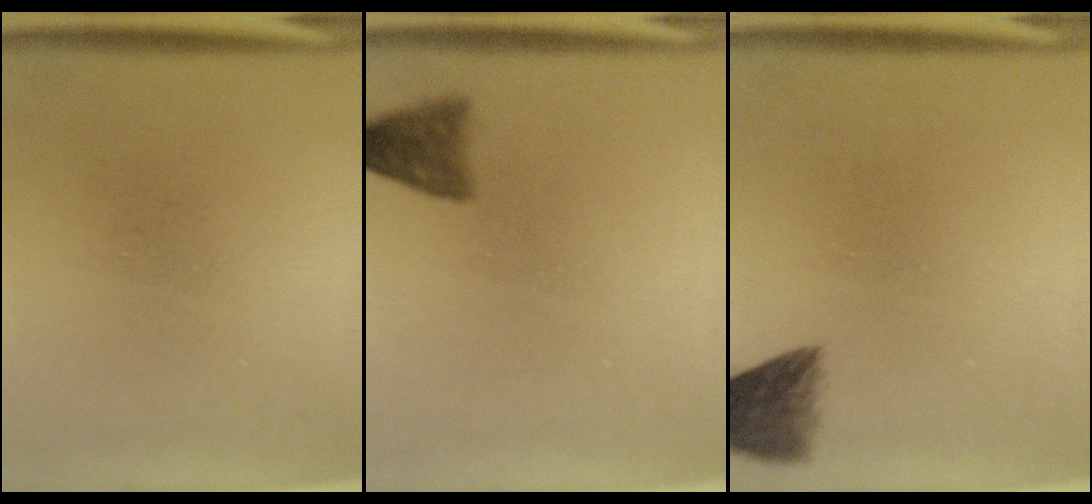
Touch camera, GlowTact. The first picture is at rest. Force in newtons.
{"total": 3.5}
{"total": 5.0}